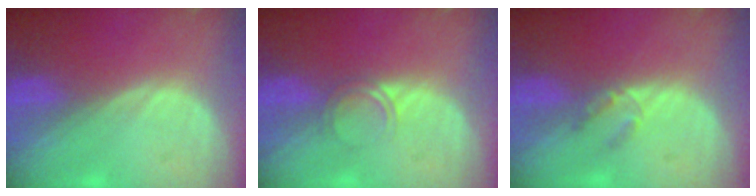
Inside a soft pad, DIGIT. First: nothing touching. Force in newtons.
{"total": 2.4, "press": 2.4, "slide": 0.2}
{"total": 2.5, "press": 2.3, "slide": 1.0}